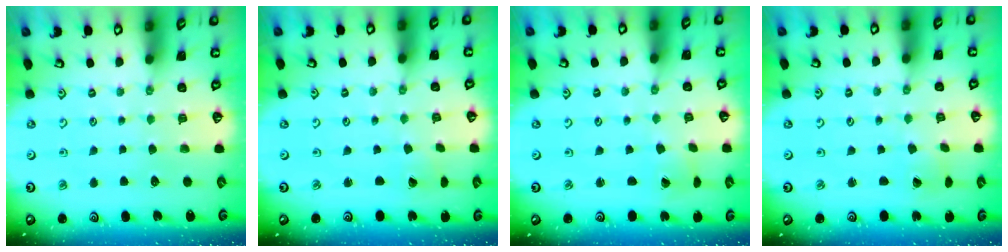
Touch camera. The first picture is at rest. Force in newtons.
{"total": 1.2, "press": 1.2, "slide": 0.0}
{"total": 1.4, "press": 1.4, "slide": 0.3}
{"total": 1.1, "press": 1.1, "slide": 0.1}